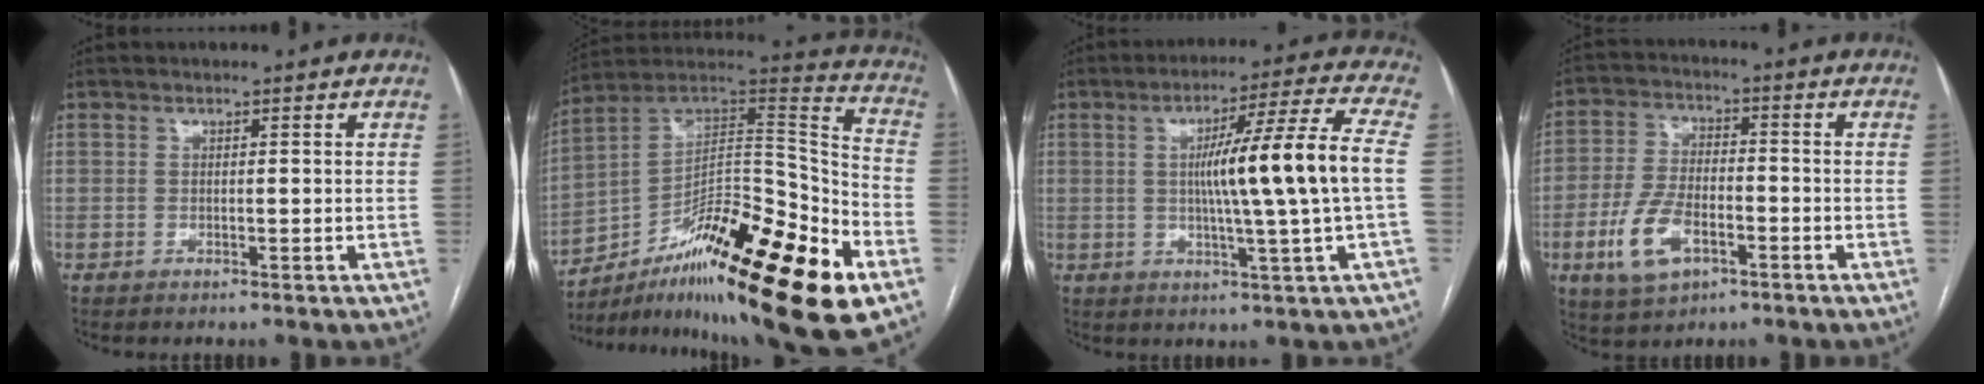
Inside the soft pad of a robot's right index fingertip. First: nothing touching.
{"total": 29.0, "force": [-15.2, 4.7, 24.3], "torque": [-0.332, 0.009, -0.243]}
{"total": 13.7, "force": [0.3, -1.7, 13.6], "torque": [-0.214, 0.001, 0.004]}
{"total": 9.8, "force": [-4.0, 5.2, 7.2], "torque": [-0.163, 0.004, -0.069]}